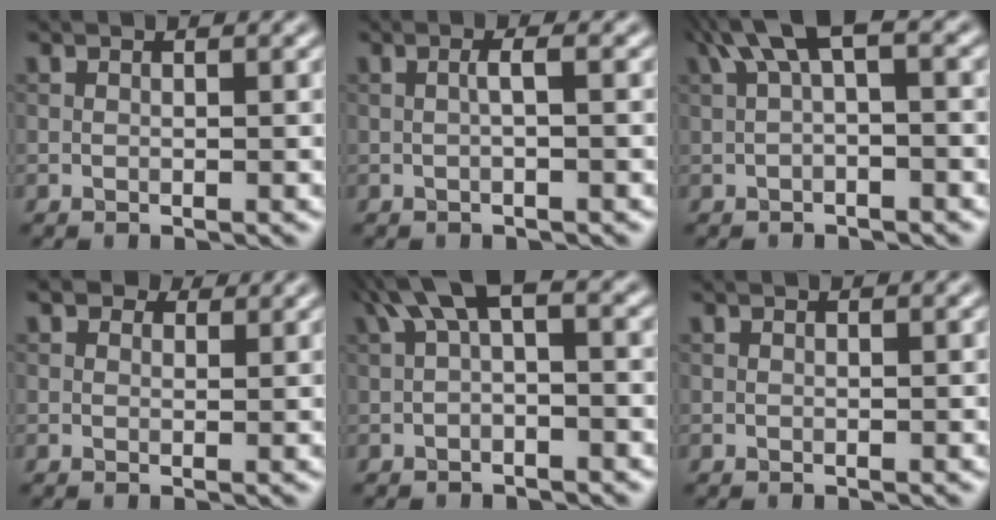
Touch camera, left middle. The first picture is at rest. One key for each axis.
{"total": 1.1, "fx": -0.1, "fy": 0.1, "fz": 1.1, "tx": -0.020, "ty": 0.005, "tz": -0.003}
{"total": 4.4, "fx": 1.5, "fy": 1.3, "fz": 4.0, "tx": -0.065, "ty": 0.017, "tz": 0.019}
{"total": 2.4, "fx": 1.7, "fy": 1.3, "fz": 1.0, "tx": -0.016, "ty": -0.005, "tz": 0.017}
{"total": 4.4, "fx": 1.1, "fy": 1.5, "fz": 4.0, "tx": -0.062, "ty": 0.016, "tz": 0.009}
{"total": 0.0}